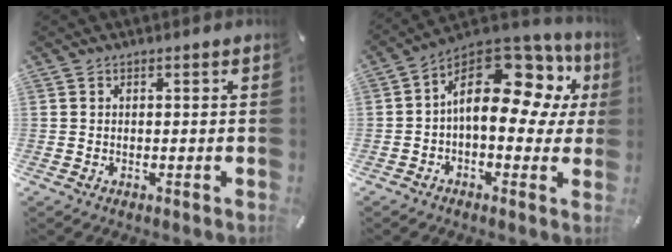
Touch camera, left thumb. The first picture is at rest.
{"total": 16.9, "force": [5.2, 9.1, 13.3], "torque": [-0.204, -0.036, 0.087]}